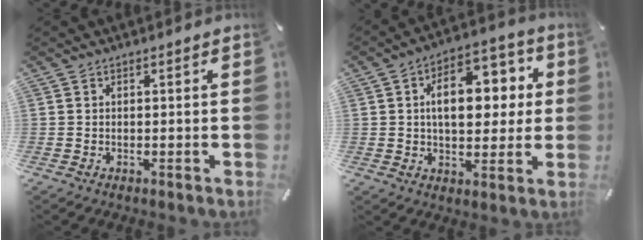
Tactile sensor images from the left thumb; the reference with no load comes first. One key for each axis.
{"total": 14.1, "fx": 2.6, "fy": 8.9, "fz": 10.6, "tx": -0.145, "ty": 0.000, "tz": 0.041}